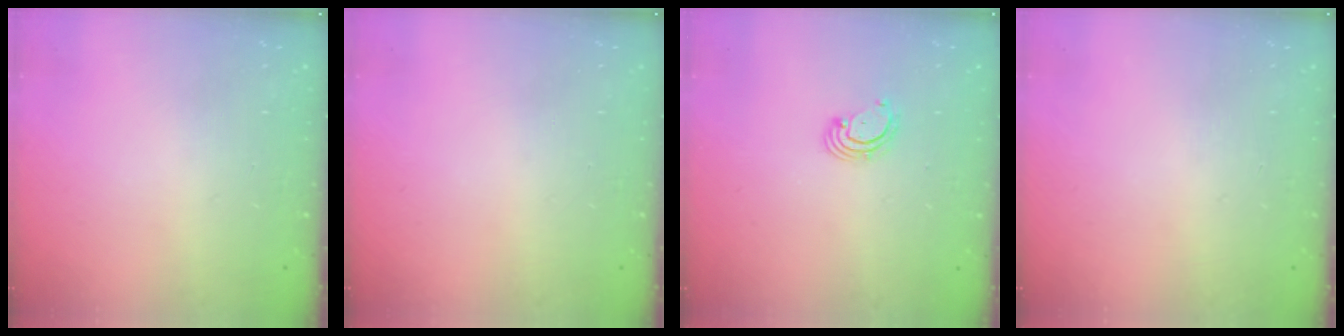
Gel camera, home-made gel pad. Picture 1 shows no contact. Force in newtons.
{"total": 0.0}
{"total": 2.6, "press": 2.6, "slide": 0.3}
{"total": 0.0}